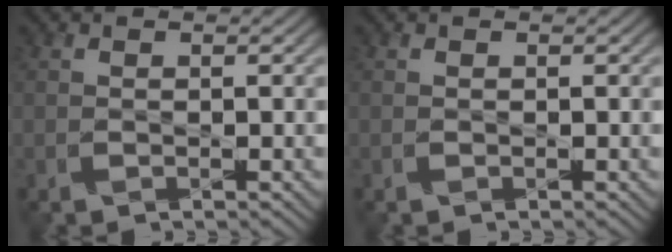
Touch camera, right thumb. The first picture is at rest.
{"total": 0.0}